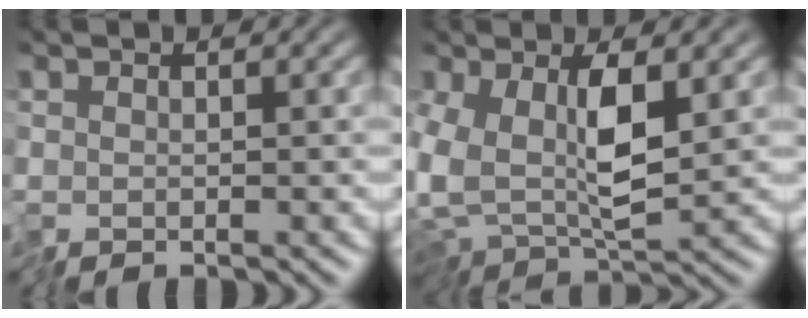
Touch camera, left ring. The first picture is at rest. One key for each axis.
{"total": 7.5, "fx": 0.6, "fy": 3.8, "fz": 6.5, "tx": -0.138, "ty": -0.007, "tz": 0.009}